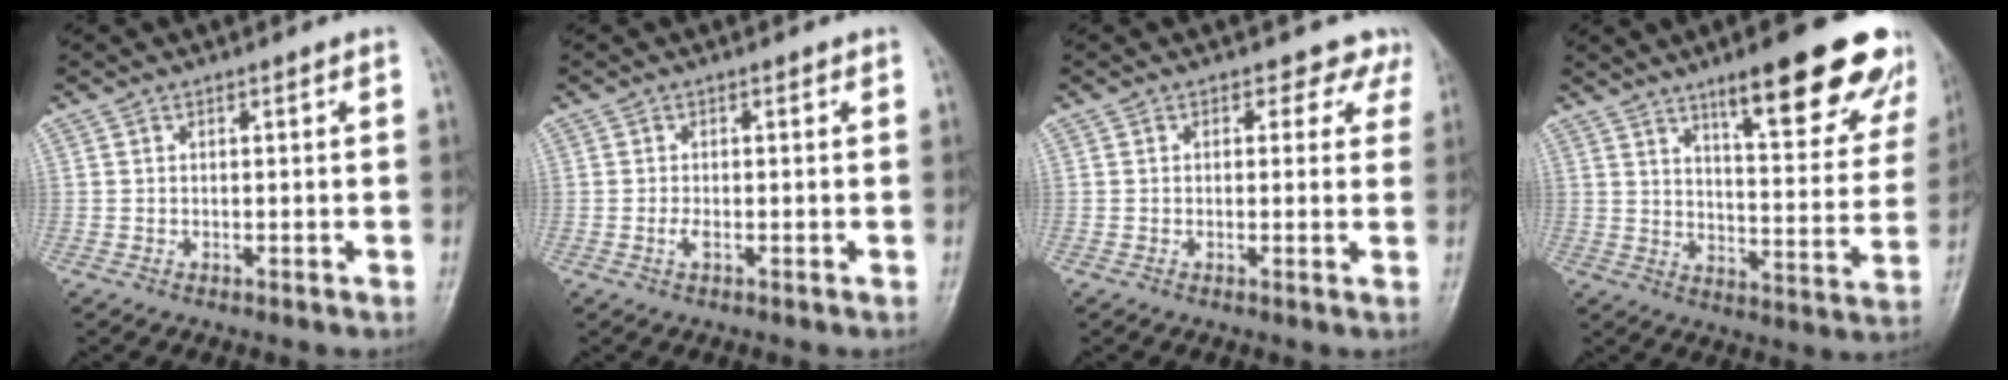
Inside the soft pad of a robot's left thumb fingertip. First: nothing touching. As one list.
[{"total": 1.4, "force": [-0.2, 0.5, 1.3], "torque": [-0.025, -0.002, -0.004]}, {"total": 3.6, "force": [2.6, 2.4, 0.2], "torque": [0.029, -0.014, 0.008]}, {"total": 21.4, "force": [13.6, 5.5, 15.6], "torque": [-0.164, -0.058, 0.189]}]